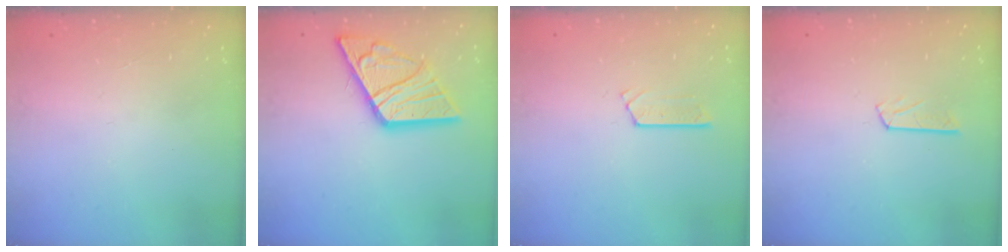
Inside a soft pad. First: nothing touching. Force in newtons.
{"total": 13.3, "press": 13.3, "slide": 0.9}
{"total": 2.7, "press": 2.7, "slide": 0.2}
{"total": 4.7, "press": 4.7, "slide": 0.5}